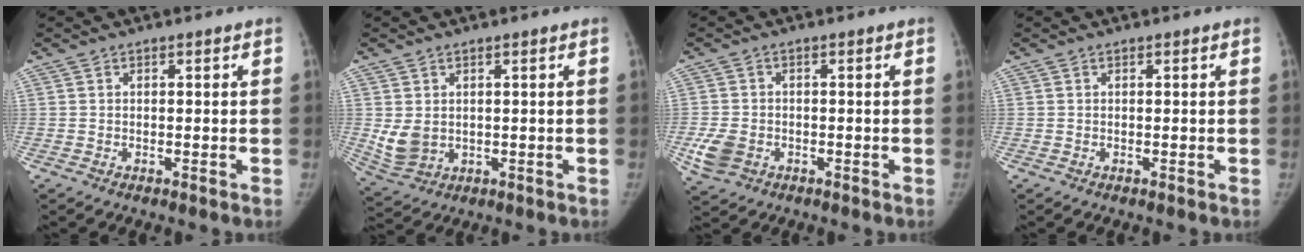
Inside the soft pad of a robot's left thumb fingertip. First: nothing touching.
{"total": 5.4, "force": [0.8, 4.0, 3.5], "torque": [-0.064, -0.015, 0.032]}
{"total": 4.9, "force": [-1.5, 3.7, 2.7], "torque": [-0.062, 0.001, -0.022]}
{"total": 0.0}